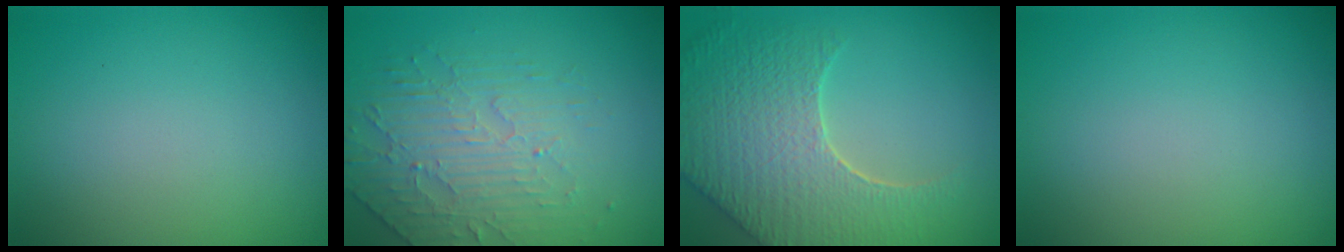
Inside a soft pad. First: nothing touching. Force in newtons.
{"total": 4.6, "press": 3.3, "slide": 3.1}
{"total": 8.9, "press": 6.4, "slide": 6.3}
{"total": 0.0}